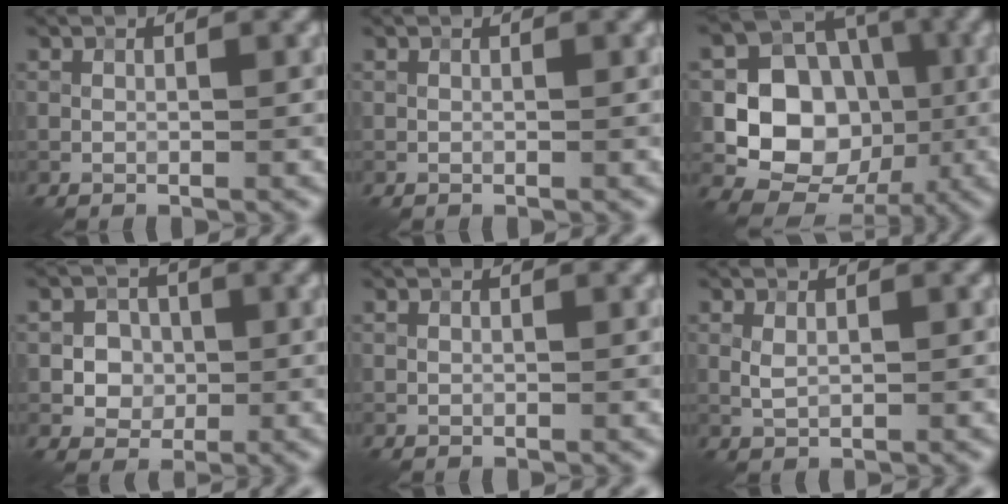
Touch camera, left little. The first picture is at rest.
{"total": 0.0}
{"total": 9.3, "force": [-1.5, 7.6, 5.1], "torque": [-0.072, -0.001, -0.035]}
{"total": 3.3, "force": [0.0, 3.0, 1.4], "torque": [-0.016, 0.001, -0.005]}
{"total": 0.0}
{"total": 1.0, "force": [0.2, 0.6, 0.8], "torque": [-0.025, -0.001, 0.007]}